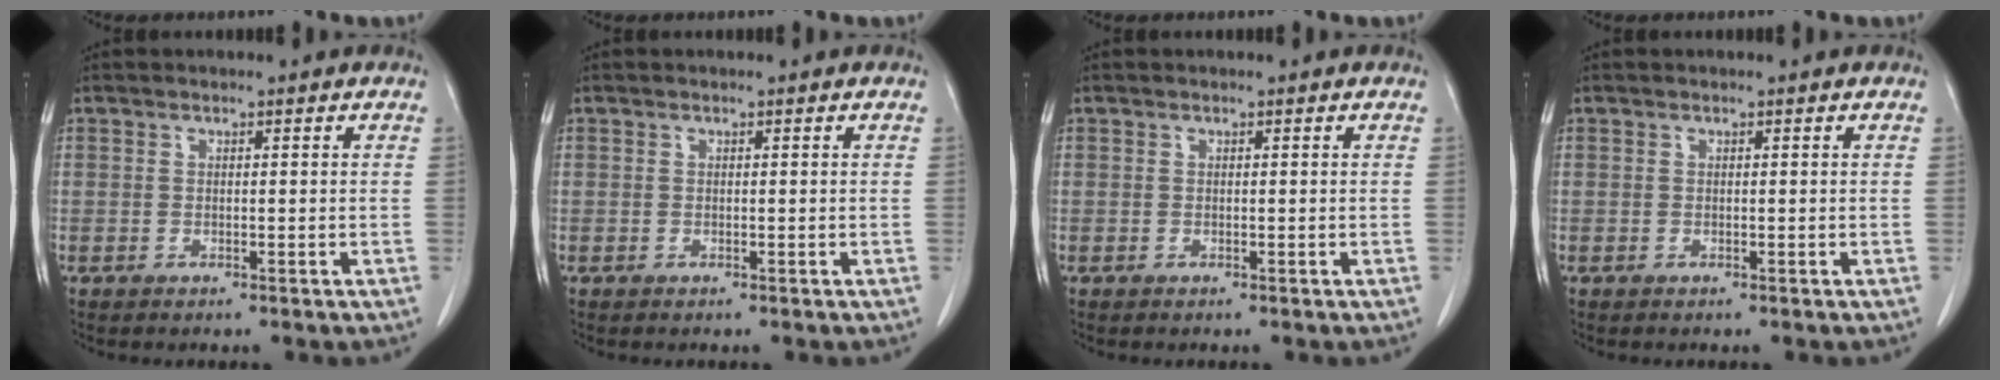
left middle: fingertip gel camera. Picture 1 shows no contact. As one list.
[{"total": 0.0}, {"total": 0.0}, {"total": 0.0}]